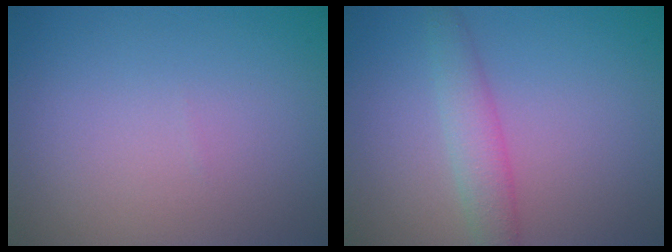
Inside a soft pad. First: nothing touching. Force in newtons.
{"total": 2.8, "press": 2.8, "slide": 0.1}